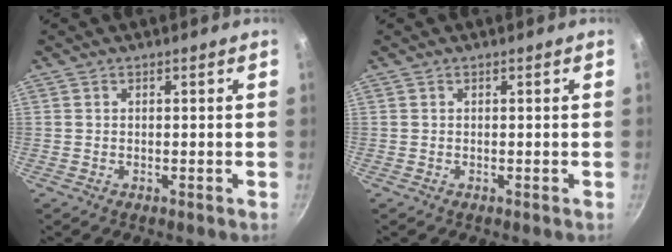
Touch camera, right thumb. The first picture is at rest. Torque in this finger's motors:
{"motor_torque": [-0.02, 0.01, 0.00, 0.00, 0.00]}